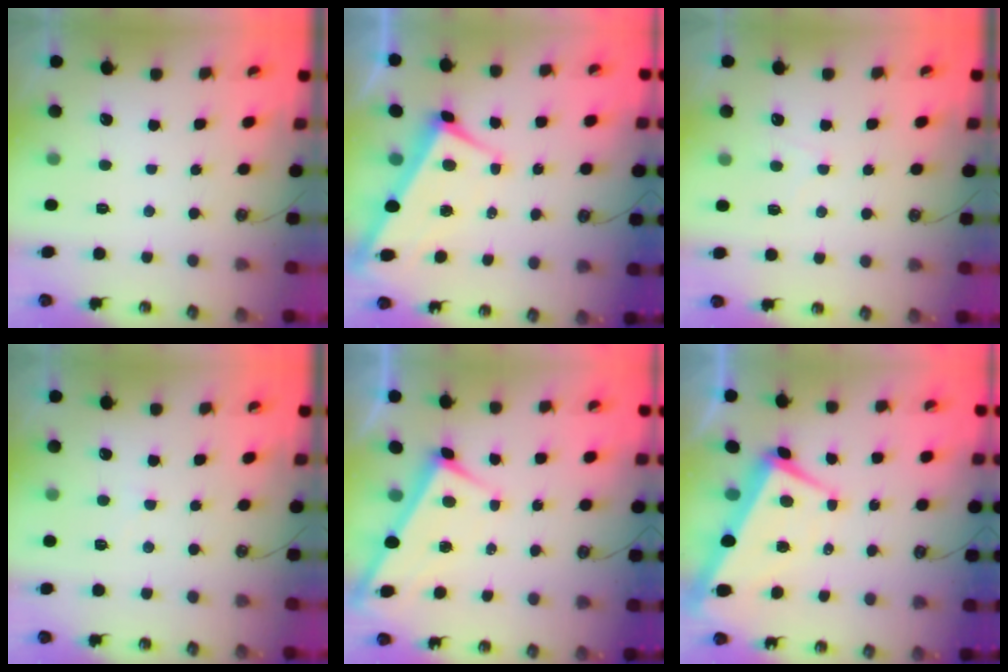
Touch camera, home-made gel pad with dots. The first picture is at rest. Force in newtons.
{"total": 2.5, "press": 2.3, "slide": 0.9}
{"total": 3.4, "press": 3.3, "slide": 0.5}
{"total": 4.9, "press": 4.8, "slide": 0.5}
{"total": 2.5, "press": 2.5, "slide": 0.3}
{"total": 1.7, "press": 1.3, "slide": 1.0}